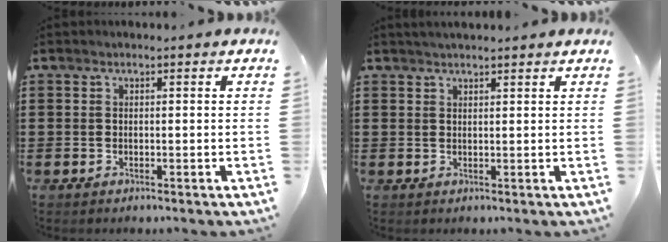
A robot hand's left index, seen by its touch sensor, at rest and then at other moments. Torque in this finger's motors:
{"motor_torque": [0.30, -0.51, 0.13, 0.06]}